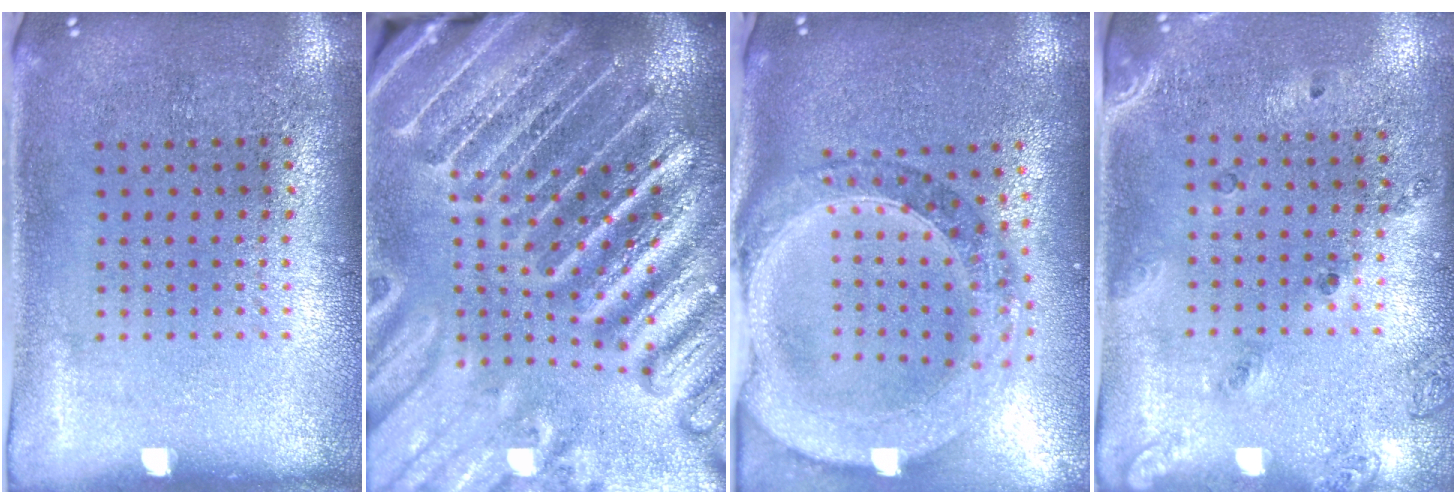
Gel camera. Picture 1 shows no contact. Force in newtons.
{"total": 5.7, "press": 5.0, "slide": 2.8}
{"total": 2.2, "press": 2.0, "slide": 0.9}
{"total": 1.6, "press": 1.1, "slide": 1.1}